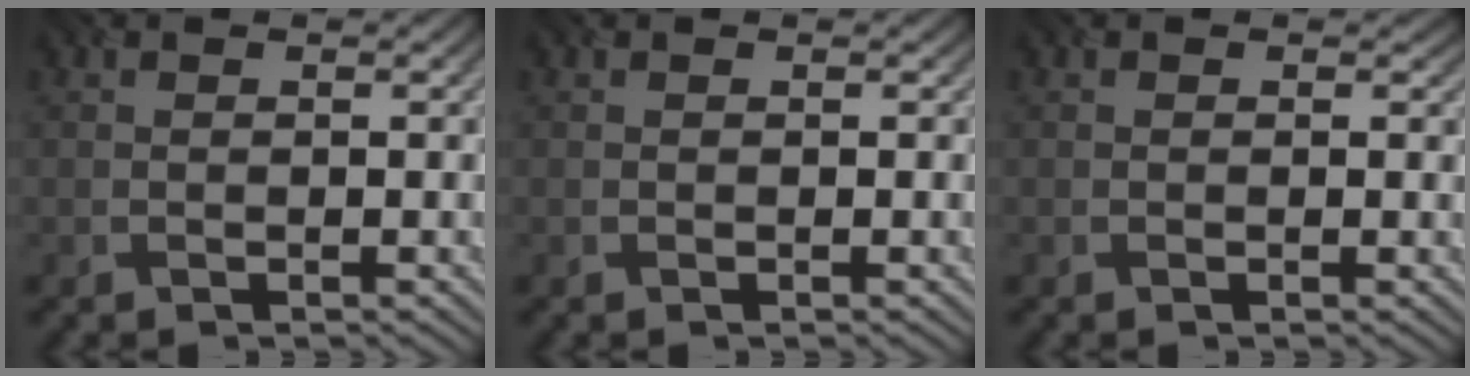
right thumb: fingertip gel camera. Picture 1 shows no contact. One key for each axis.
{"total": 0.0}
{"total": 0.0}